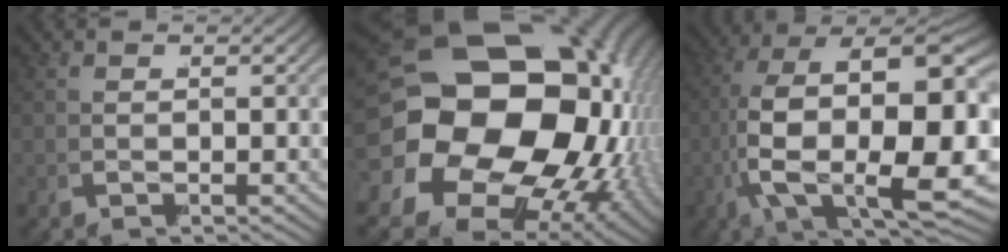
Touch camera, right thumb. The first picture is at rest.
{"total": 31.6, "force": [0.5, 22.8, 21.9], "torque": [-0.386, -0.039, 0.004]}
{"total": 20.6, "force": [-1.9, 11.7, 16.9], "torque": [-0.352, -0.075, 0.008]}